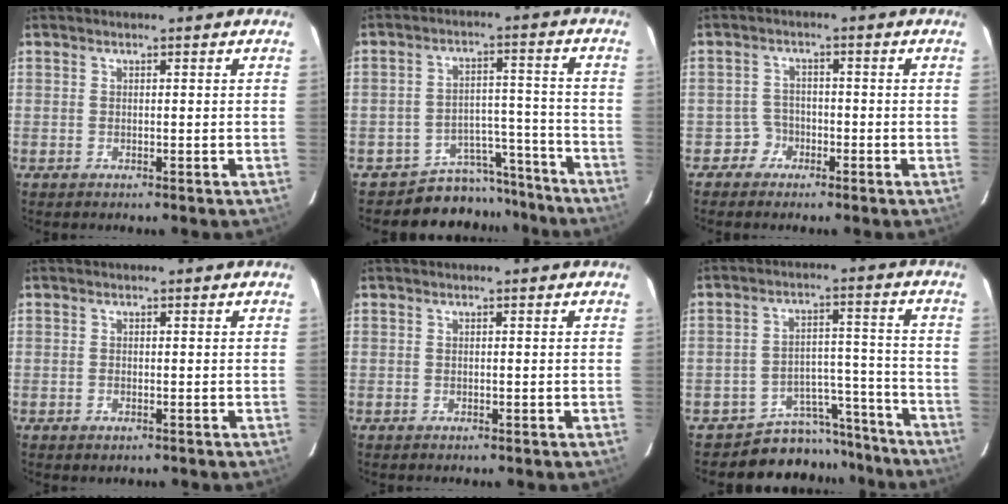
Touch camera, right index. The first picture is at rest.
{"total": 9.2, "force": [-8.3, 3.9, -0.7], "torque": [0.033, 0.061, -0.117]}
{"total": 2.8, "force": [-1.6, 2.3, -0.3], "torque": [0.011, 0.013, -0.035]}
{"total": 0.8, "force": [-0.4, 0.5, 0.5], "torque": [-0.011, -0.001, -0.002]}
{"total": 0.0}
{"total": 9.9, "force": [-9.0, 4.1, -0.7], "torque": [0.033, 0.065, -0.129]}